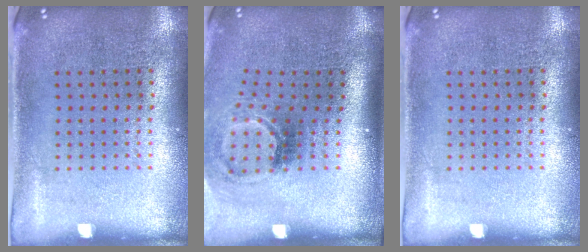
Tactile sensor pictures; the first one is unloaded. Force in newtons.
{"total": 1.9, "press": 1.2, "slide": 1.5}
{"total": 0.0}